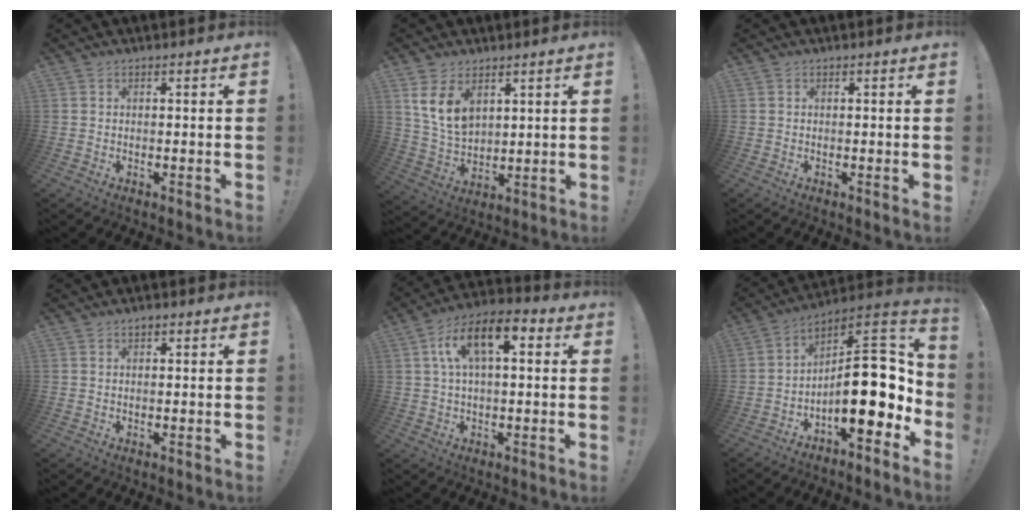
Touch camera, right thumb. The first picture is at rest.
{"total": 9.9, "force": [5.2, 6.2, 5.8], "torque": [-0.108, -0.023, 0.102]}
{"total": 0.5, "force": [0.1, -0.1, 0.5], "torque": [-0.008, 0.000, 0.000]}
{"total": 1.0, "force": [0.8, 0.3, 0.6], "torque": [-0.005, -0.002, 0.013]}
{"total": 12.6, "force": [4.1, 5.9, 10.3], "torque": [-0.178, 0.011, 0.074]}
{"total": 20.4, "force": [-3.2, 8.5, 18.2], "torque": [-0.267, 0.011, -0.044]}